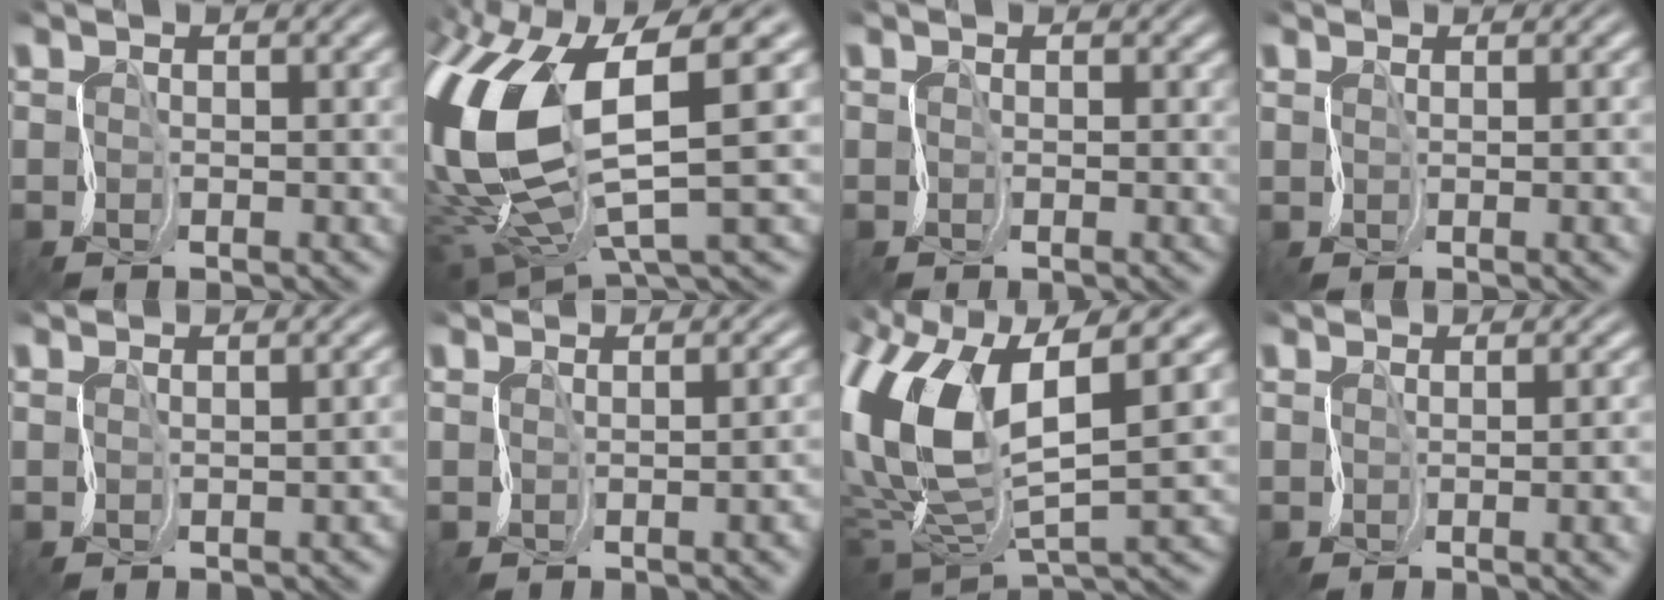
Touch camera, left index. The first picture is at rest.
{"total": 11.8, "force": [2.2, 5.2, 10.3], "torque": [-0.252, -0.023, 0.050]}
{"total": 0.7, "force": [0.2, -0.3, -0.6], "torque": [0.005, 0.000, 0.006]}
{"total": 3.8, "force": [0.1, 1.7, 3.4], "torque": [-0.020, 0.006, 0.007]}
{"total": 1.9, "force": [-0.4, 1.1, 1.4], "torque": [-0.007, 0.010, 0.010]}
{"total": 4.5, "force": [-0.3, 2.3, 3.8], "torque": [-0.007, 0.014, 0.000]}
{"total": 9.3, "force": [2.9, 4.0, 7.9], "torque": [-0.194, 0.004, 0.059]}
{"total": 5.5, "force": [-0.2, 2.4, 4.9], "torque": [-0.026, 0.011, 0.005]}